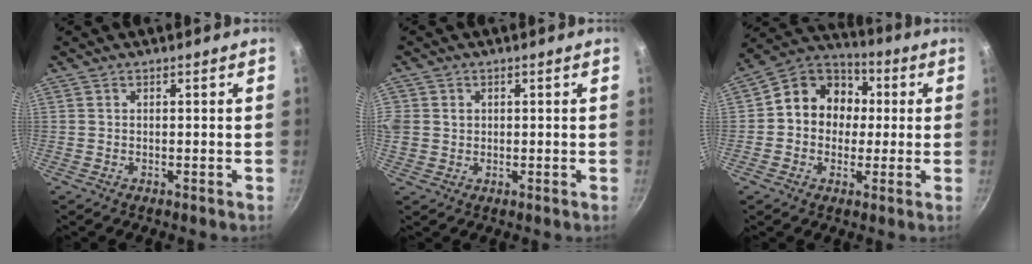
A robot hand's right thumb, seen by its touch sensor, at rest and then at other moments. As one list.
[{"total": 5.2, "force": [0.7, 4.7, 2.2], "torque": [-0.041, 0.006, 0.013]}, {"total": 13.0, "force": [1.0, 11.1, 6.6], "torque": [-0.061, 0.029, -0.006]}]